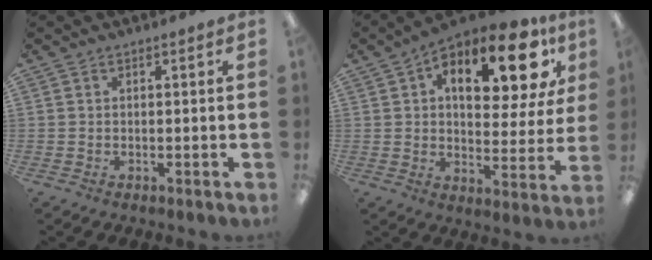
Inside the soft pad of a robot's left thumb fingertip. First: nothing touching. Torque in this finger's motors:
{"motor_torque": [1.01, 1.10, 1.40, -1.37, 0.50]}